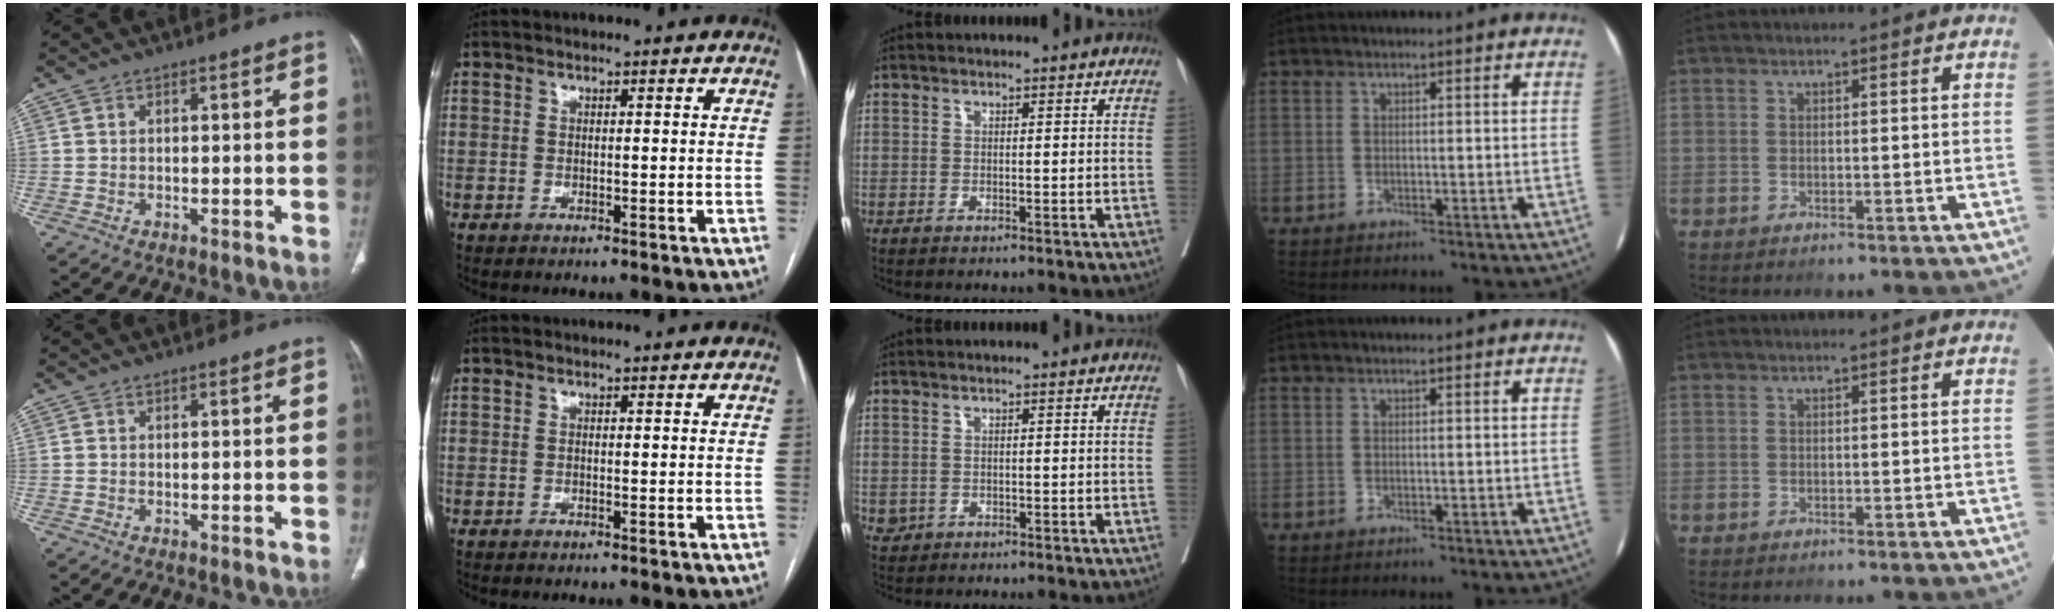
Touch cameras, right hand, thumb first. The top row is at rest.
{"middle": {"total": 1.3, "force": [-0.2, 1.2, 0.3], "torque": [-0.007, 0.002, 0.003]}}